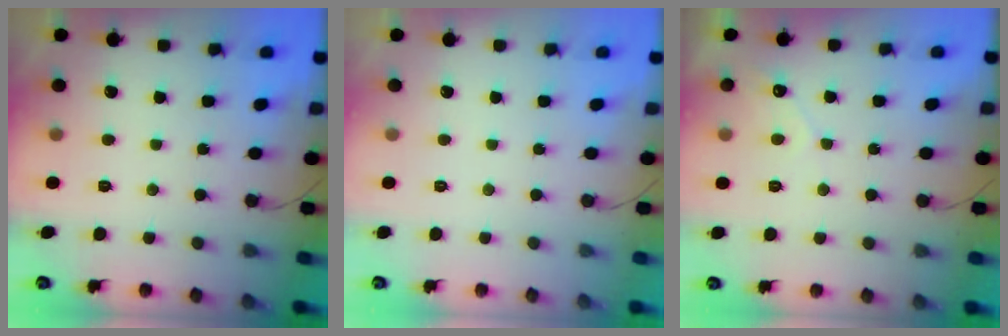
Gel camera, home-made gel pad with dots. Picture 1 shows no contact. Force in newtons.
{"total": 0.0}
{"total": 2.8, "press": 2.8, "slide": 0.1}